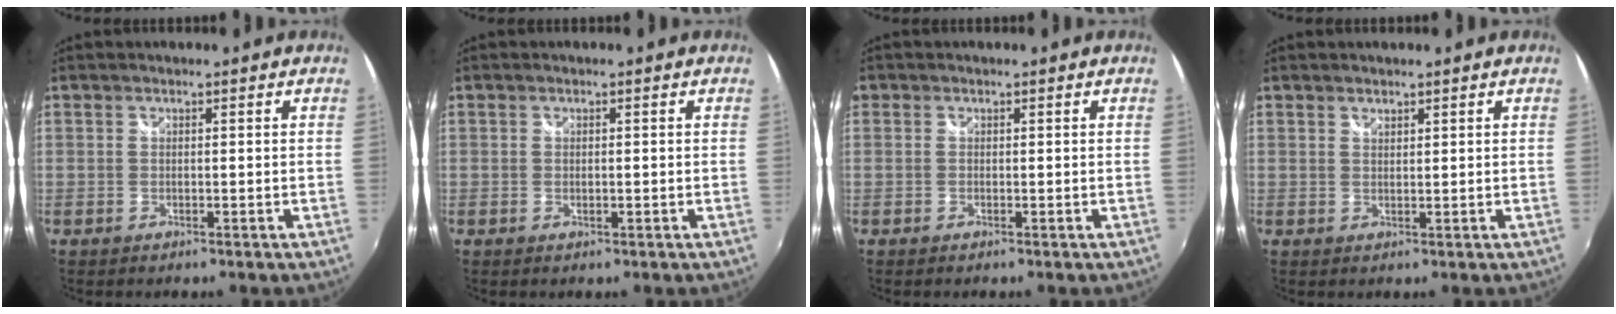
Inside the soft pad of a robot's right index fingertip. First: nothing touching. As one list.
[{"total": 0.8, "force": [0.0, 0.3, 0.7], "torque": [-0.015, -0.001, -0.002]}, {"total": 0.8, "force": [-0.3, 0.7, 0.2], "torque": [-0.005, -0.003, -0.012]}, {"total": 1.1, "force": [0.9, 0.5, 0.3], "torque": [-0.002, 0.000, 0.016]}]